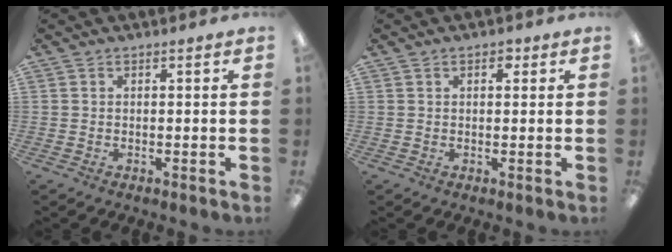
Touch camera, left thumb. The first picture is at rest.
{"total": 2.1, "force": [1.1, 1.2, 1.4], "torque": [-0.013, -0.001, 0.015]}